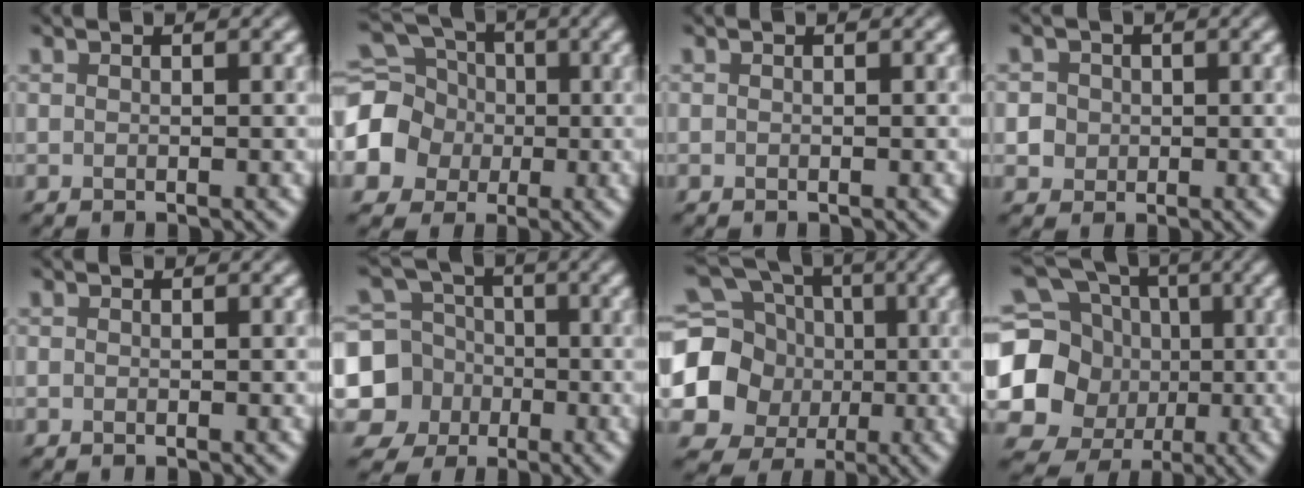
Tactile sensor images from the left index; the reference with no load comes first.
{"total": 7.4, "force": [-1.3, 6.9, 2.4], "torque": [-0.060, -0.005, -0.048]}
{"total": 0.0}
{"total": 2.6, "force": [-0.3, 2.6, 0.2], "torque": [0.016, 0.016, -0.014]}
{"total": 0.5, "force": [-0.4, 0.0, -0.3], "torque": [0.008, 0.000, -0.005]}
{"total": 8.5, "force": [-2.5, 8.0, 1.4], "torque": [-0.038, -0.006, -0.073]}
{"total": 11.7, "force": [-1.2, 11.0, 3.7], "torque": [-0.110, -0.015, -0.039]}
{"total": 13.6, "force": [-0.7, 12.8, 4.7], "torque": [-0.137, -0.002, -0.027]}